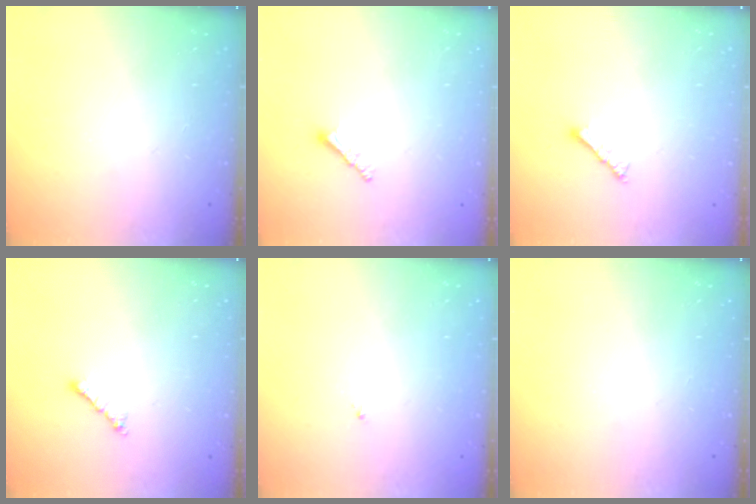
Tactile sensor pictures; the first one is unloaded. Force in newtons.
{"total": 2.1, "press": 2.0, "slide": 0.5}
{"total": 2.8, "press": 2.8, "slide": 0.6}
{"total": 1.8, "press": 1.8, "slide": 0.5}
{"total": 0.8, "press": 0.7, "slide": 0.3}
{"total": 0.0}